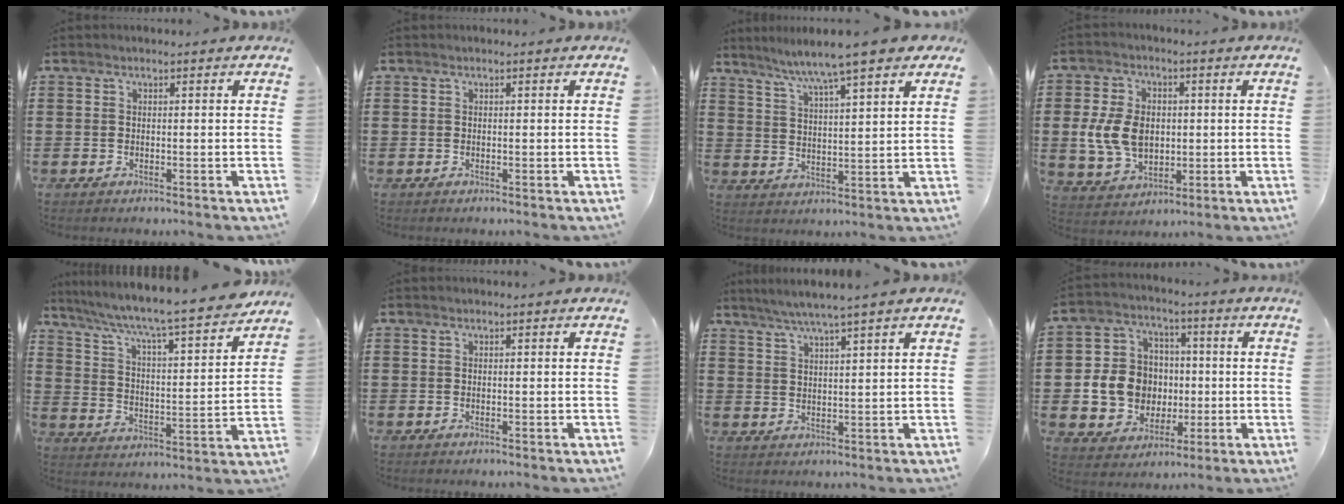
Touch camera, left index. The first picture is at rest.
{"total": 0.0}
{"total": 6.7, "force": [5.7, -0.3, 3.4], "torque": [-0.088, -0.026, 0.095]}
{"total": 8.9, "force": [0.2, 6.6, 5.9], "torque": [-0.139, 0.008, 0.000]}
{"total": 6.4, "force": [5.6, -0.3, 3.1], "torque": [-0.087, -0.050, 0.083]}
{"total": 0.0}
{"total": 4.1, "force": [3.3, -0.7, 2.3], "torque": [-0.053, -0.010, 0.057]}
{"total": 9.6, "force": [-0.4, 9.0, 3.3], "torque": [-0.090, 0.014, 0.002]}